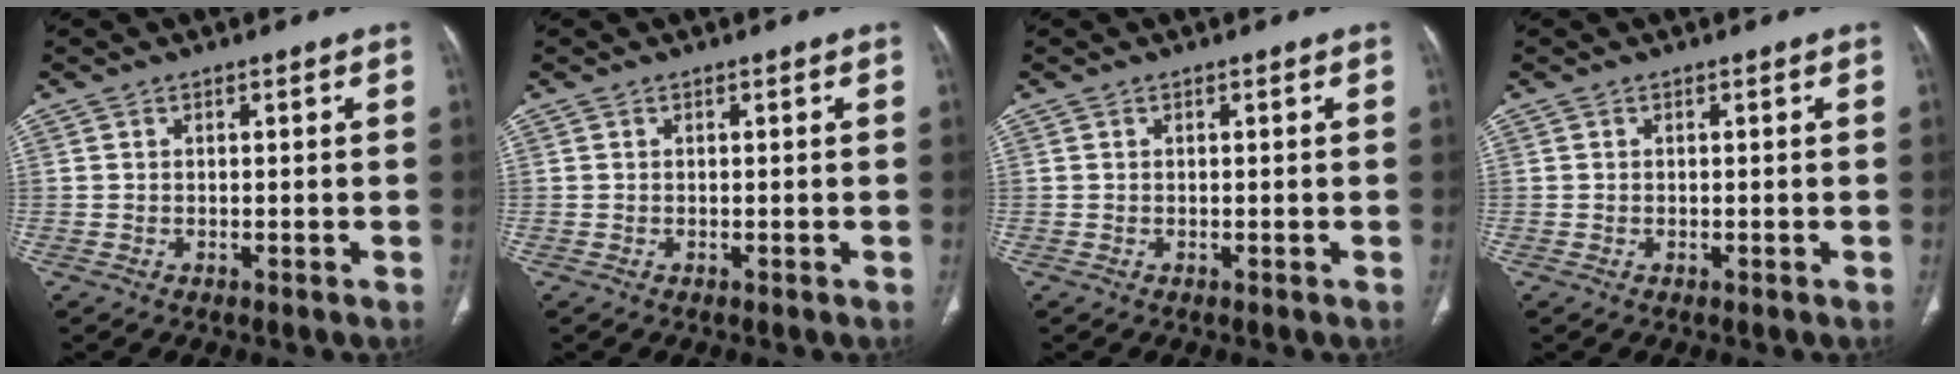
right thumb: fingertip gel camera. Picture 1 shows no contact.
{"total": 0.0}
{"total": 0.0}
{"total": 0.0}